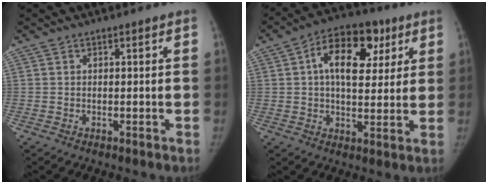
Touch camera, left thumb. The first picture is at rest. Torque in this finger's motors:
{"motor_torque": [0.31, 0.37, 0.73, 0.23, 0.23]}